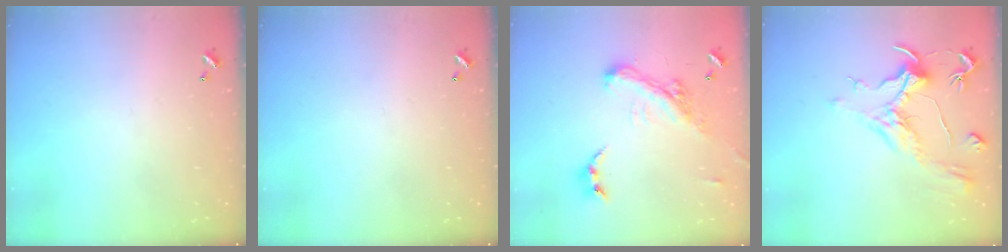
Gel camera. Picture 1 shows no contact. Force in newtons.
{"total": 0.0}
{"total": 4.8, "press": 4.7, "slide": 1.1}
{"total": 1.1, "press": 0.1, "slide": 1.1}